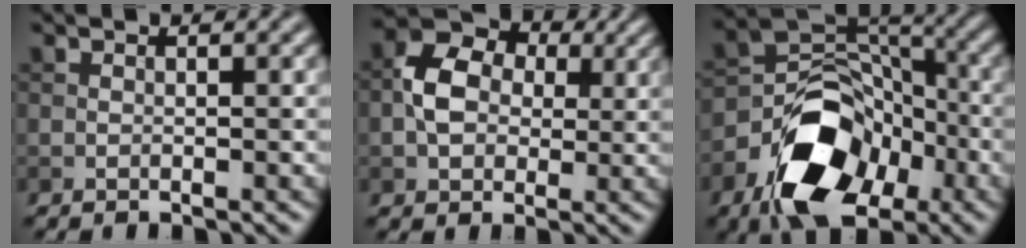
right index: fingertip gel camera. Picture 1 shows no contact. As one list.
[{"total": 6.5, "force": [0.5, 5.1, 4.1], "torque": [-0.070, 0.010, 0.003]}, {"total": 11.7, "force": [-5.8, 7.2, 7.2], "torque": [-0.129, -0.007, -0.103]}]